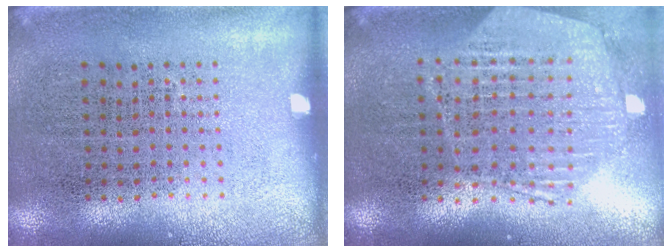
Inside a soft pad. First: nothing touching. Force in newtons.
{"total": 1.2, "press": 1.2, "slide": 0.2}